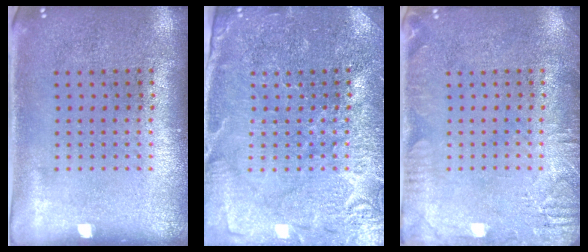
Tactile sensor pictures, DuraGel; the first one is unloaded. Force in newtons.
{"total": 3.7, "press": 3.6, "slide": 0.9}
{"total": 2.6, "press": 2.5, "slide": 0.4}